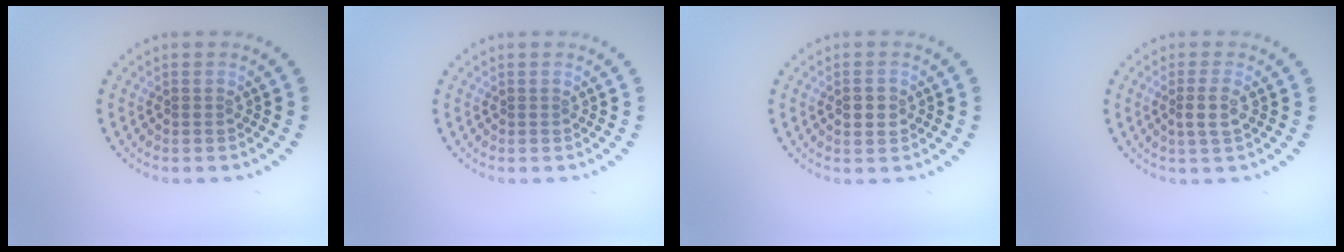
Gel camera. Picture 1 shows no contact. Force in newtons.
{"total": 0.0}
{"total": 2.2, "press": 2.1, "slide": 0.1}
{"total": 1.6, "press": 1.4, "slide": 0.9}